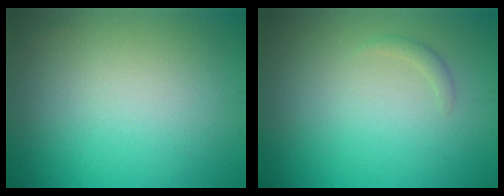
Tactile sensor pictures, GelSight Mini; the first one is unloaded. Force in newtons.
{"total": 0.8, "press": 0.8, "slide": 0.1}